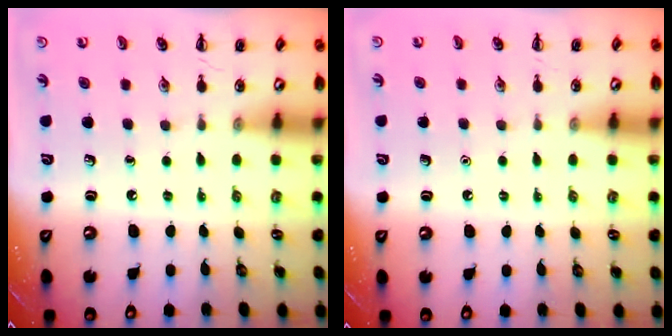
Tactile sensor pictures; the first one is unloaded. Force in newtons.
{"total": 1.6, "press": 1.6, "slide": 0.1}